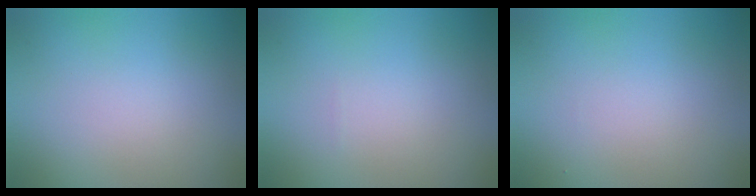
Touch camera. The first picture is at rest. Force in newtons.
{"total": 0.0}
{"total": 0.0}